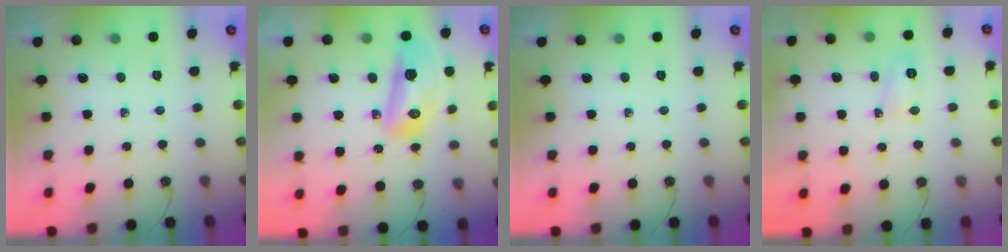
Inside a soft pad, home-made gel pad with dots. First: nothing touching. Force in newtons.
{"total": 14.5, "press": 13.9, "slide": 4.0}
{"total": 0.0}
{"total": 5.0, "press": 5.0, "slide": 0.6}